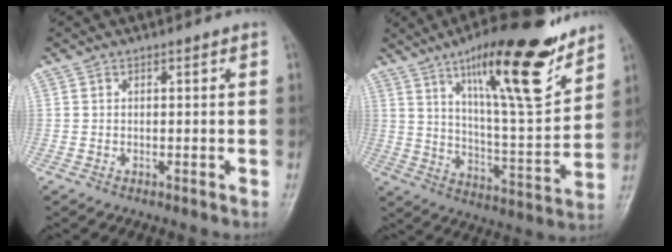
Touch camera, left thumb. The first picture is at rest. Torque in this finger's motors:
{"motor_torque": [0.28, 0.31, 1.61, -1.16, 0.26]}